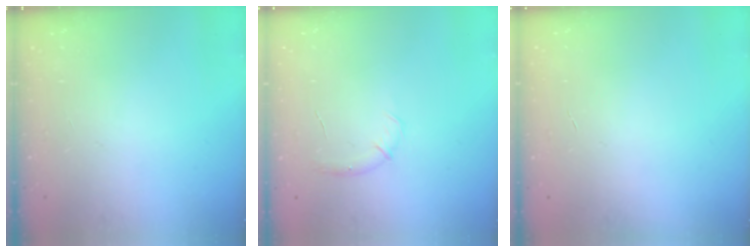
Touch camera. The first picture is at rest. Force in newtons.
{"total": 5.6, "press": 5.4, "slide": 1.5}
{"total": 0.0}